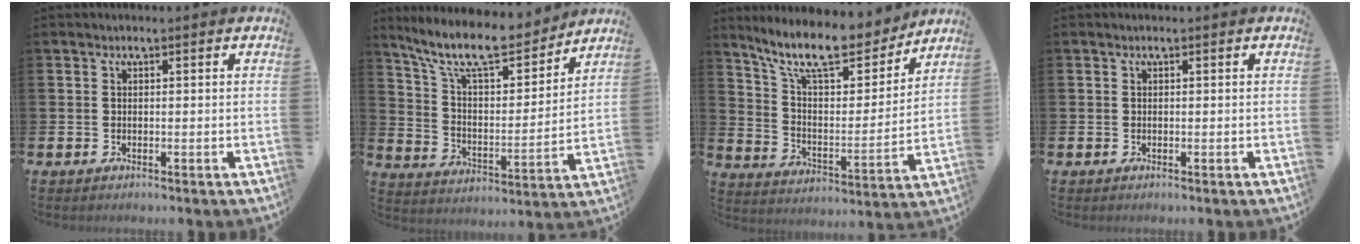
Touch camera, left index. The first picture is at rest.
{"total": 11.8, "force": [10.1, 3.1, 5.3], "torque": [-0.134, -0.061, 0.175]}
{"total": 12.7, "force": [10.7, 3.7, 5.8], "torque": [-0.144, -0.065, 0.188]}
{"total": 0.0}